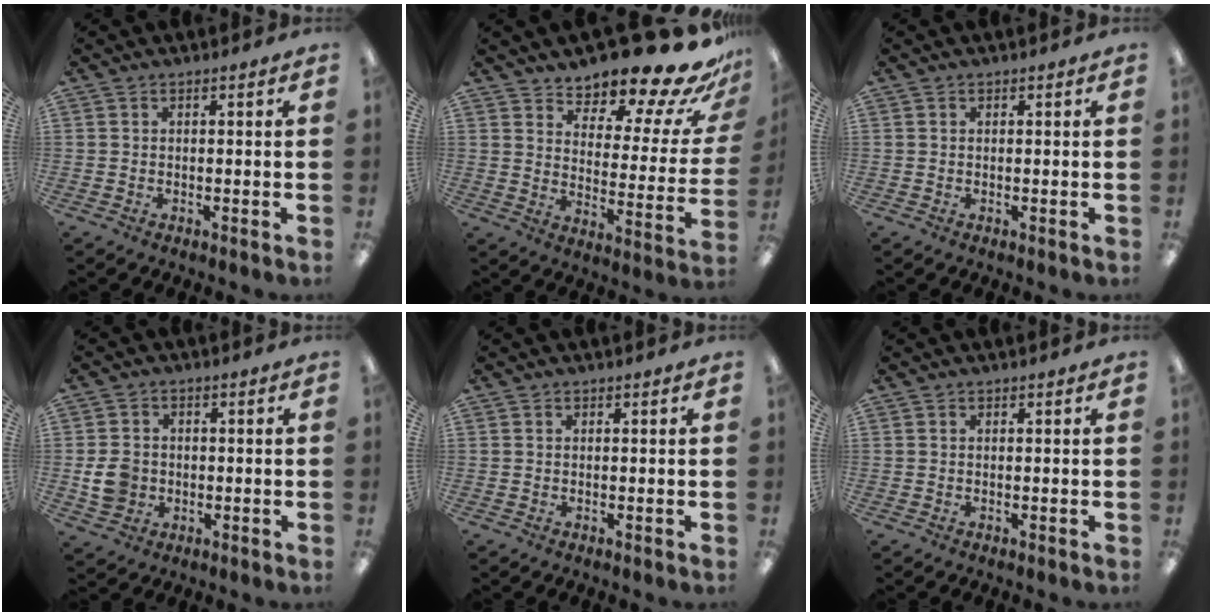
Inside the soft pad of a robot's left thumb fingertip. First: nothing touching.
{"total": 16.8, "force": [14.4, 4.6, 7.3], "torque": [-0.097, -0.115, 0.234]}
{"total": 0.0}
{"total": 6.6, "force": [-1.1, 5.8, 3.0], "torque": [-0.066, 0.009, -0.018]}
{"total": 0.0}
{"total": 0.0}